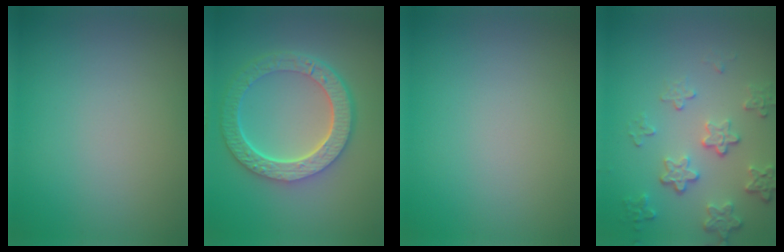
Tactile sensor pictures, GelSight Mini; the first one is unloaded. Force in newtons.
{"total": 6.4, "press": 4.9, "slide": 4.1}
{"total": 0.0}
{"total": 4.2, "press": 3.2, "slide": 2.8}